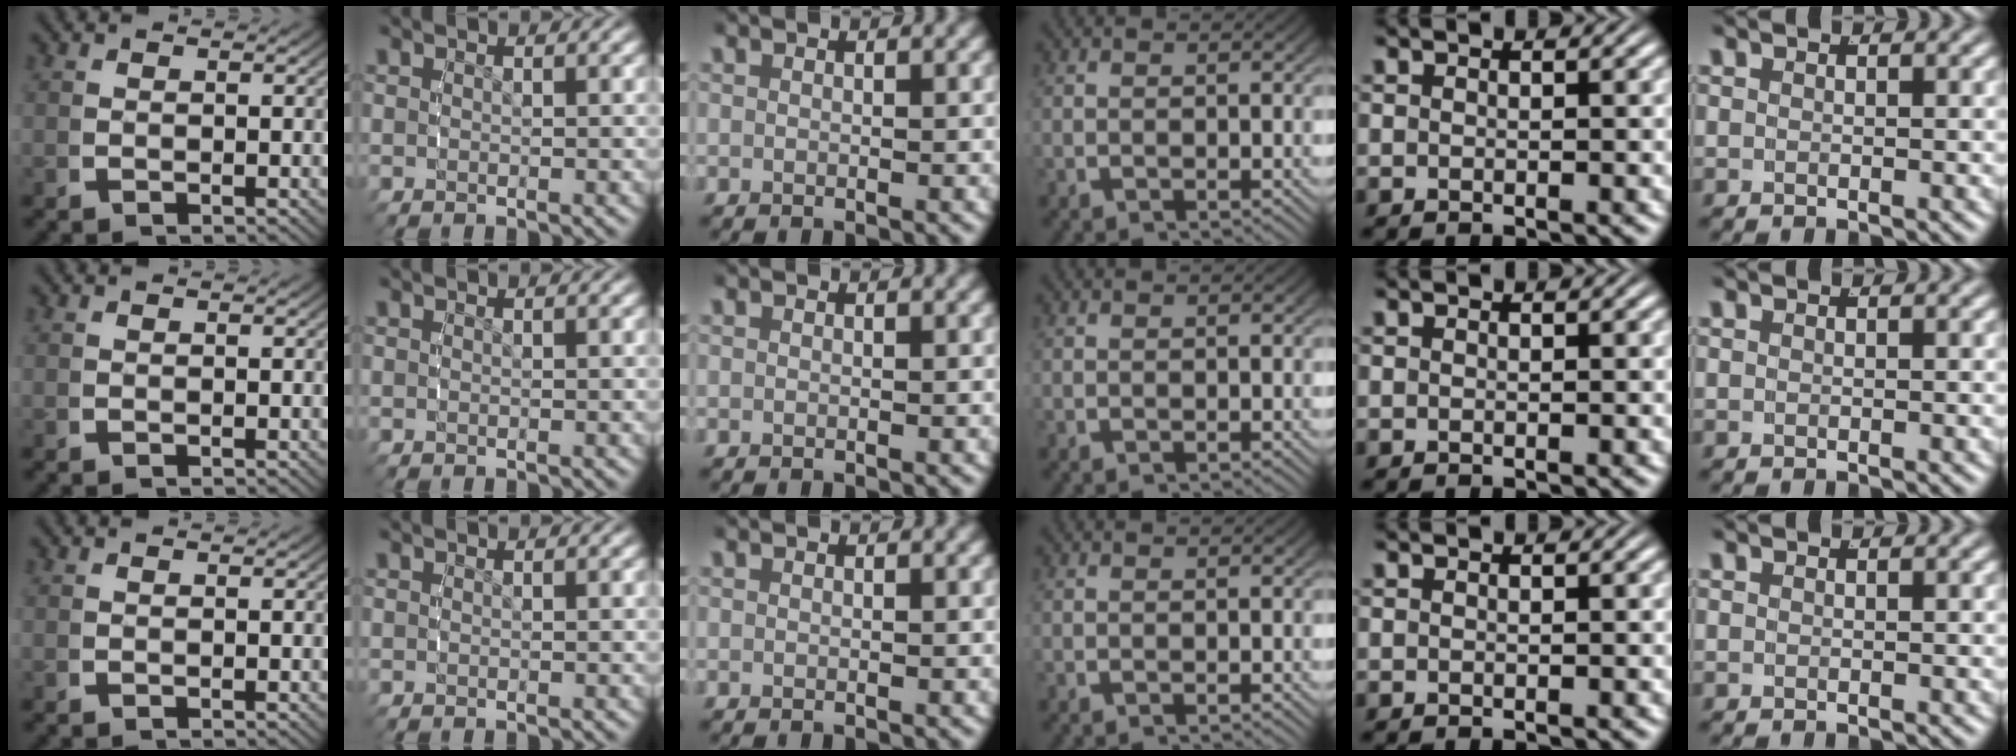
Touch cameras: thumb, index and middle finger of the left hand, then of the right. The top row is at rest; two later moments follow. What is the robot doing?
{"motion": "reach", "object": "markers"}